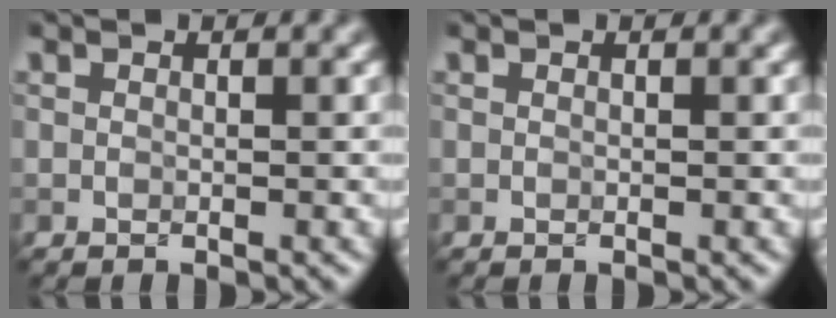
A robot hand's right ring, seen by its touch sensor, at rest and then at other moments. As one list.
[{"total": 0.0}]